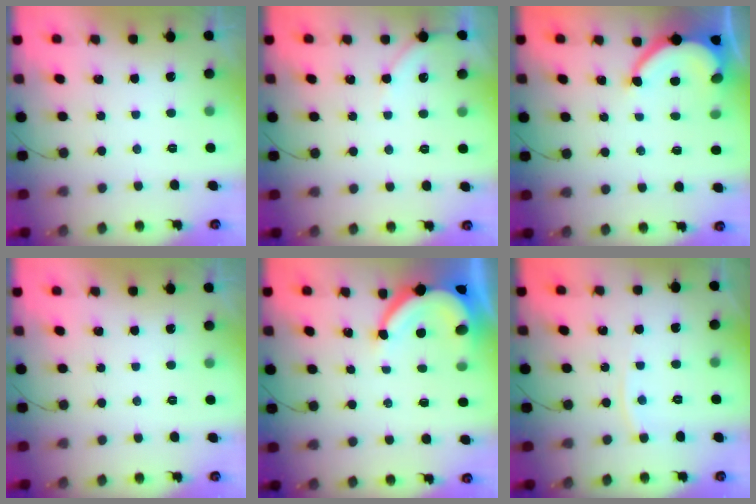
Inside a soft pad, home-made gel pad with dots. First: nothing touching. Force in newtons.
{"total": 3.9, "press": 3.9, "slide": 0.5}
{"total": 7.5, "press": 7.5, "slide": 0.6}
{"total": 0.0}
{"total": 6.9, "press": 6.9, "slide": 0.8}
{"total": 3.0, "press": 3.0, "slide": 0.4}